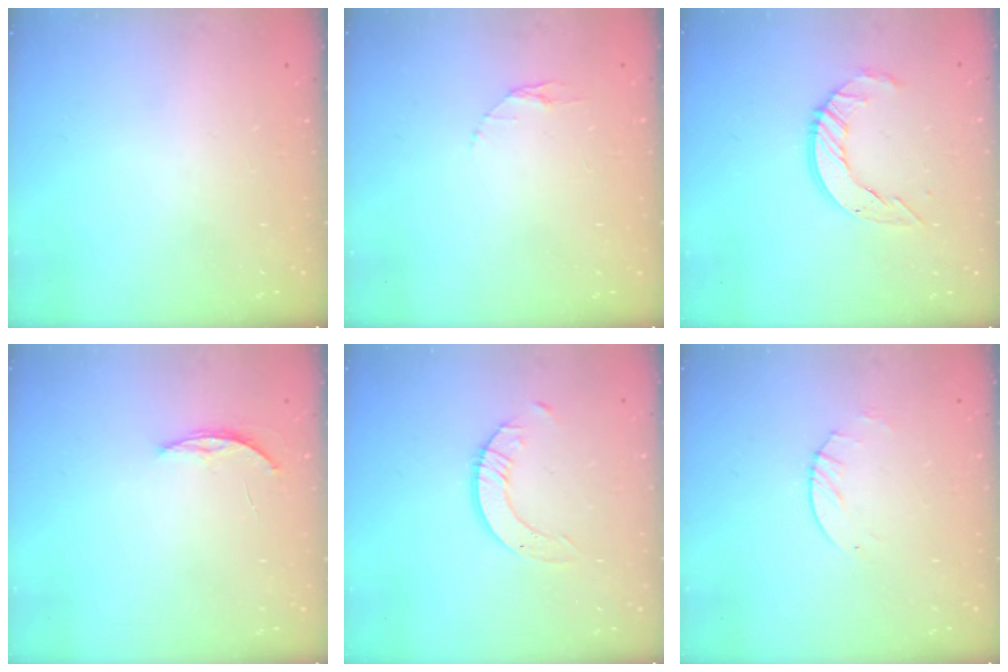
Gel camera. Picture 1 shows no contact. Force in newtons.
{"total": 3.5, "press": 3.4, "slide": 0.4}
{"total": 9.3, "press": 9.3, "slide": 0.9}
{"total": 3.7, "press": 3.7, "slide": 0.5}
{"total": 3.5, "press": 3.4, "slide": 0.4}
{"total": 2.6, "press": 2.5, "slide": 0.4}